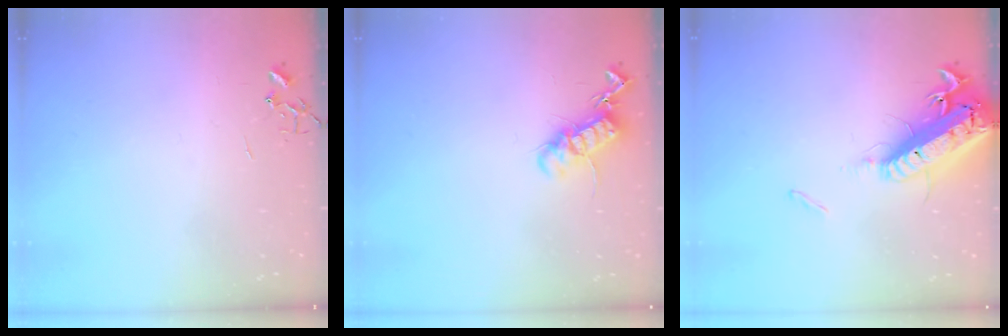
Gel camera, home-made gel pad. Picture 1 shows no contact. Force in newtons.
{"total": 13.1, "press": 13.1, "slide": 0.2}
{"total": 19.7, "press": 19.2, "slide": 4.1}